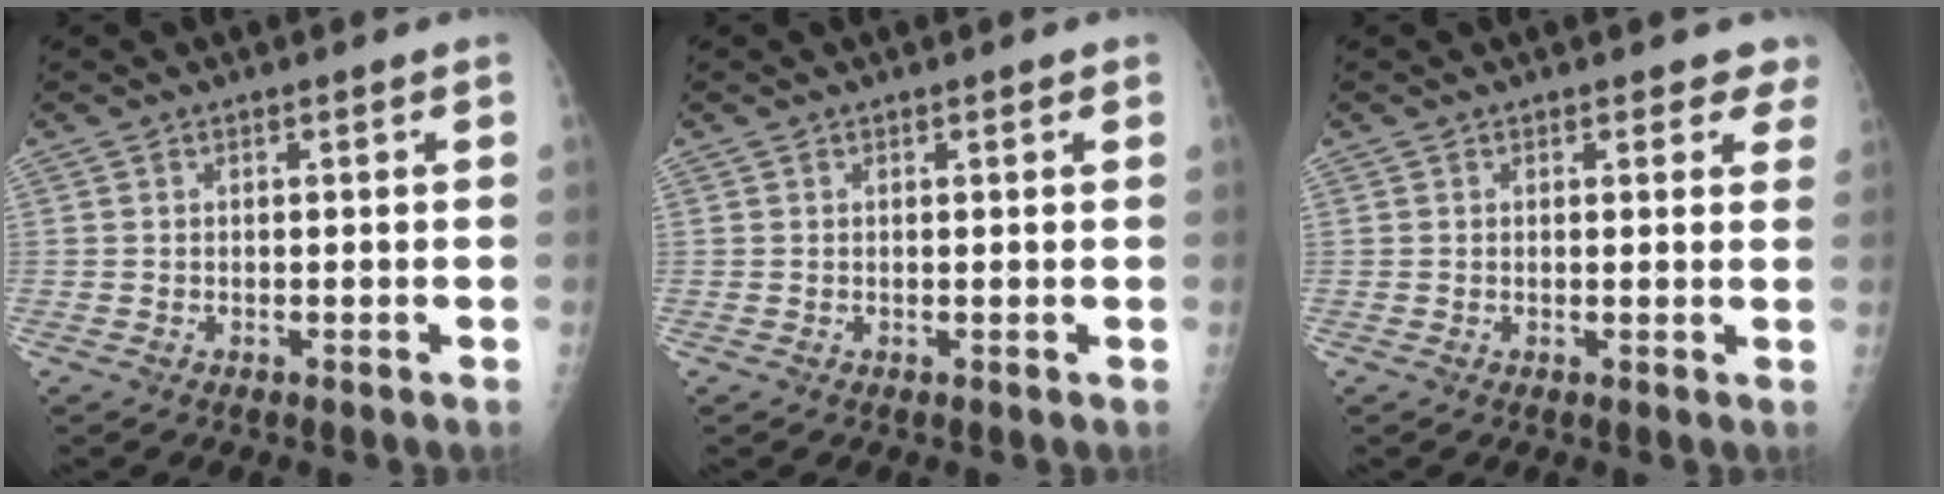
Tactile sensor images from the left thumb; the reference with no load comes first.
{"total": 0.7, "force": [0.4, 0.2, 0.5], "torque": [-0.005, 0.000, 0.004]}
{"total": 3.3, "force": [2.7, 1.6, 0.7], "torque": [0.027, -0.012, 0.015]}